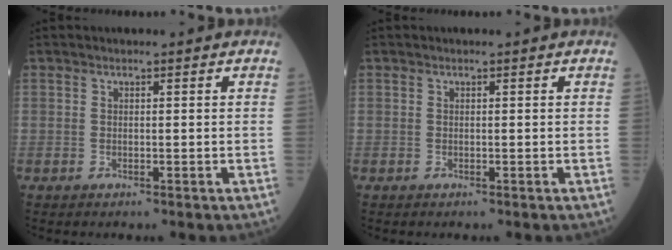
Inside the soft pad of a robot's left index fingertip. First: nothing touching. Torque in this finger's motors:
{"motor_torque": [-0.10, 0.09, 0.00, 0.00]}